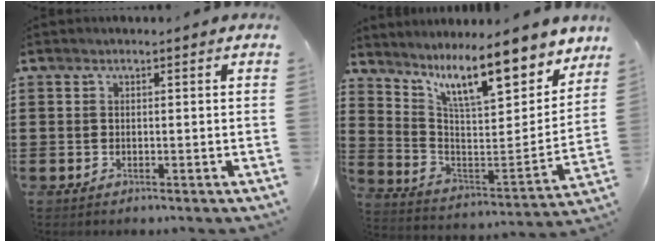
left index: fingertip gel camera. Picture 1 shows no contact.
{"total": 12.3, "force": [8.8, 2.7, 8.1], "torque": [-0.160, -0.047, 0.148]}